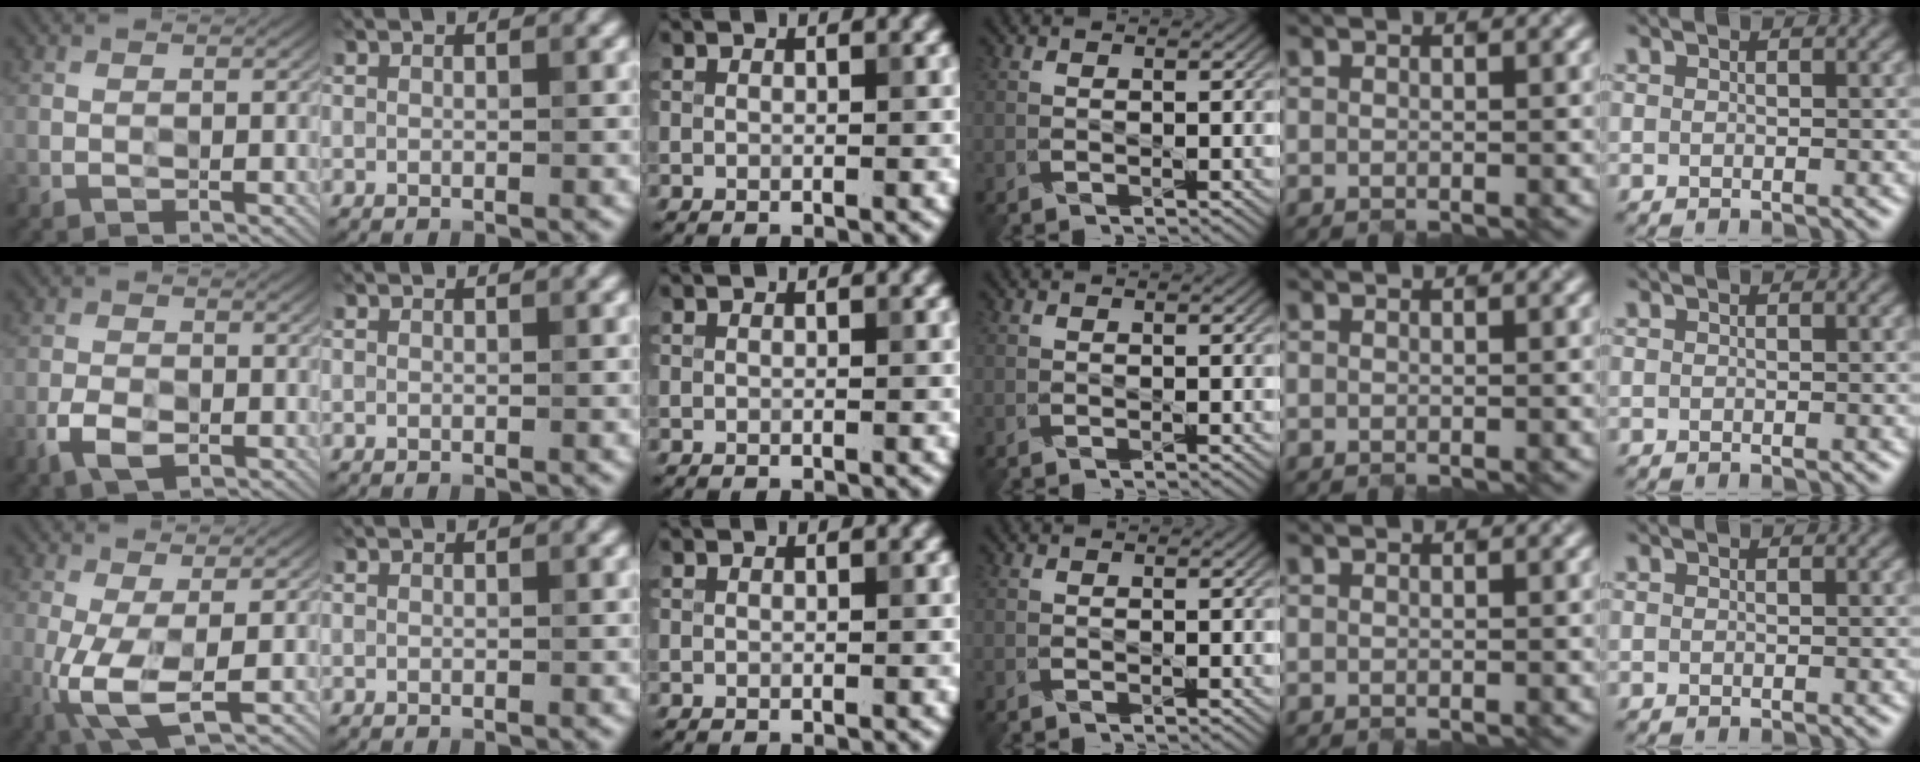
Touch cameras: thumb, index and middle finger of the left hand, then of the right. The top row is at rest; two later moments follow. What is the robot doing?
{"motion": "open", "object": "sandwich press"}